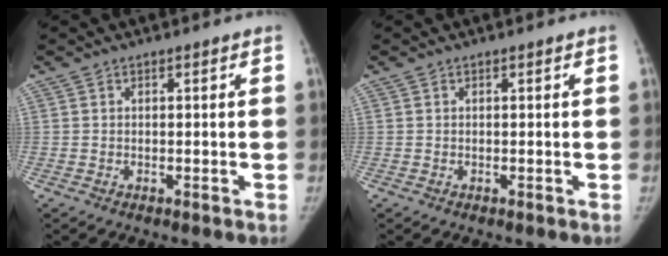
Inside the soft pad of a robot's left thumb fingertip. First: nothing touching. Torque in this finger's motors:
{"motor_torque": [0.02, -0.01, 0.12, -0.09, 0.00]}